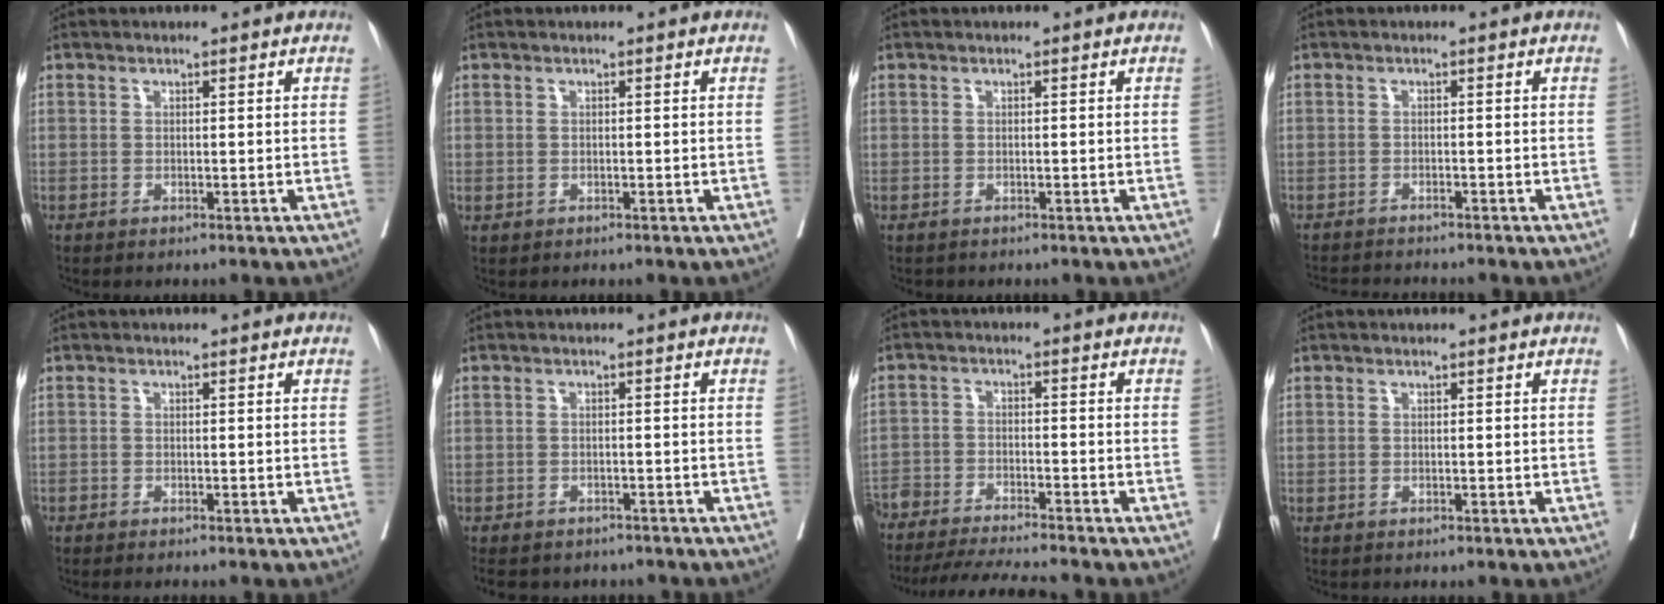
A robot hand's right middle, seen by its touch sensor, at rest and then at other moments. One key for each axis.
{"total": 0.5, "fx": -0.1, "fy": 0.4, "fz": 0.2, "tx": -0.007, "ty": 0.000, "tz": 0.003}
{"total": 0.0}
{"total": 5.3, "fx": -5.0, "fy": 0.4, "fz": 1.5, "tx": -0.015, "ty": -0.006, "tz": -0.076}
{"total": 1.4, "fx": -1.3, "fy": 0.1, "fz": 0.5, "tx": -0.009, "ty": -0.003, "tz": -0.020}
{"total": 11.1, "fx": -9.5, "fy": 4.8, "fz": 3.4, "tx": -0.076, "ty": -0.005, "tz": -0.112}
{"total": 13.9, "fx": -12.7, "fy": 0.5, "fz": 5.5, "tx": -0.088, "ty": -0.016, "tz": -0.202}
{"total": 0.0}